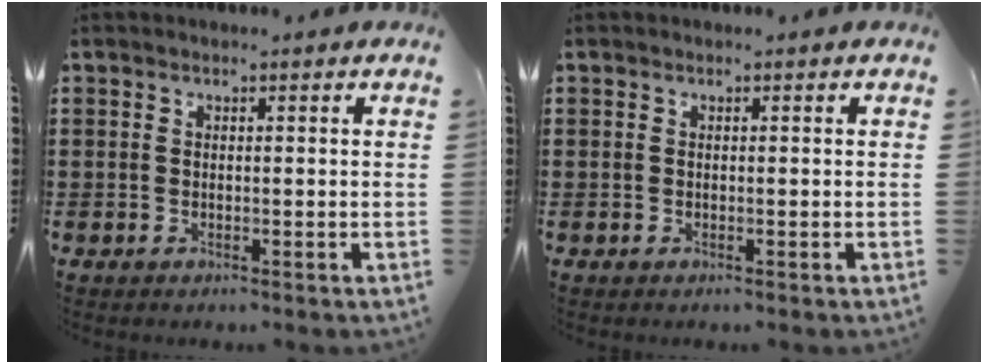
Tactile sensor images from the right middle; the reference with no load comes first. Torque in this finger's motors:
{"motor_torque": [-0.05, 0.19, -0.17, -0.03]}